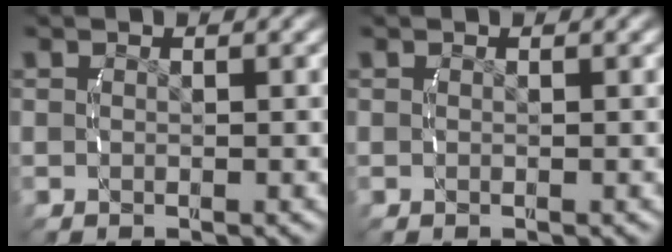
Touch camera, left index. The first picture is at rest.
{"total": 0.0}